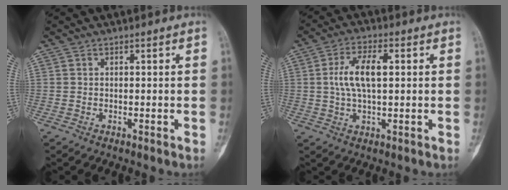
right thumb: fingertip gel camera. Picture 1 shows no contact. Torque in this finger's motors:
{"motor_torque": [0.01, 0.01, 0.79, 0.21, 0.09]}